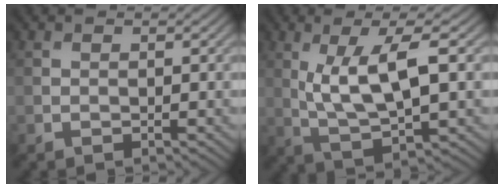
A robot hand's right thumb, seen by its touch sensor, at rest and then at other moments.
{"total": 9.2, "force": [1.7, 2.8, 8.6], "torque": [-0.167, 0.008, 0.034]}